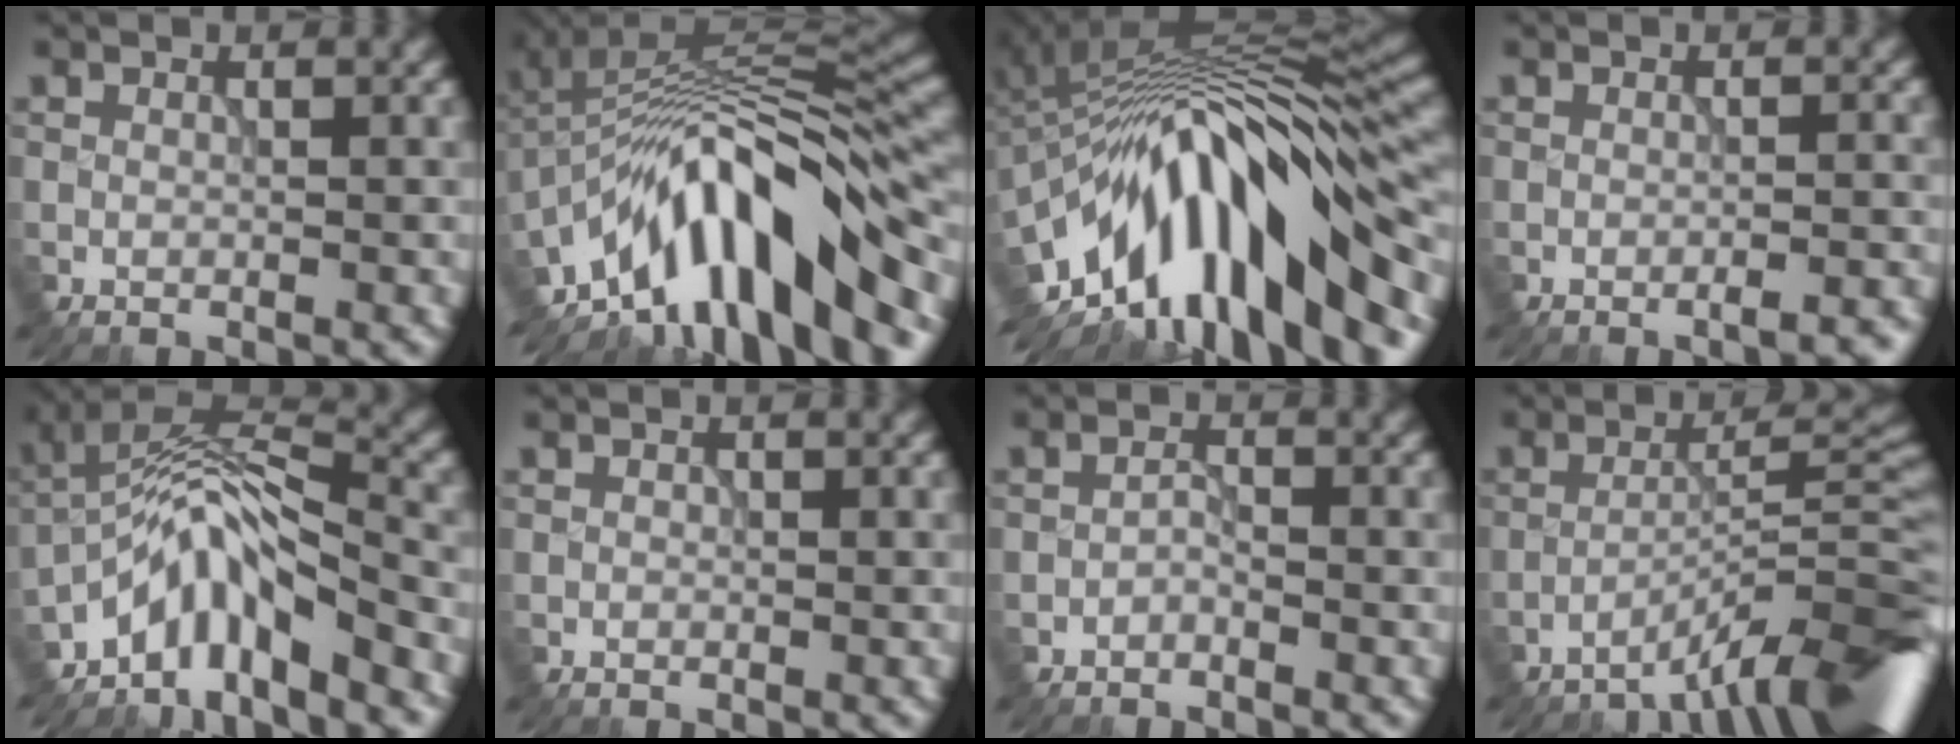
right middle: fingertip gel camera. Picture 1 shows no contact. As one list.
[{"total": 14.2, "force": [-7.2, 4.7, 11.3], "torque": [-0.177, 0.013, -0.117]}, {"total": 15.3, "force": [-6.2, 5.4, 12.8], "torque": [-0.210, 0.026, -0.102]}, {"total": 2.4, "force": [-1.5, 0.6, 1.8], "torque": [-0.019, 0.006, -0.024]}, {"total": 7.5, "force": [-4.7, 2.3, 5.3], "torque": [-0.079, 0.005, -0.096]}, {"total": 0.0}, {"total": 0.7, "force": [-0.5, 0.3, 0.4], "torque": [-0.012, 0.003, -0.011]}, {"total": 8.7, "force": [-5.8, 0.9, 6.4], "torque": [-0.084, 0.019, -0.096]}]